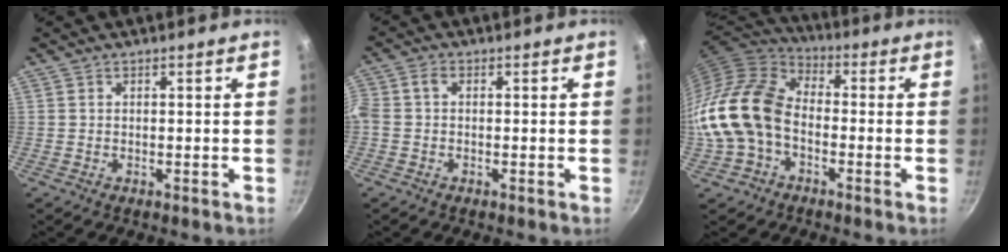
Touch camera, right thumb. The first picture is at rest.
{"total": 3.7, "force": [-0.2, 2.5, 2.8], "torque": [-0.071, 0.015, -0.016]}
{"total": 15.4, "force": [-3.3, 11.0, 10.3], "torque": [-0.176, 0.042, -0.081]}